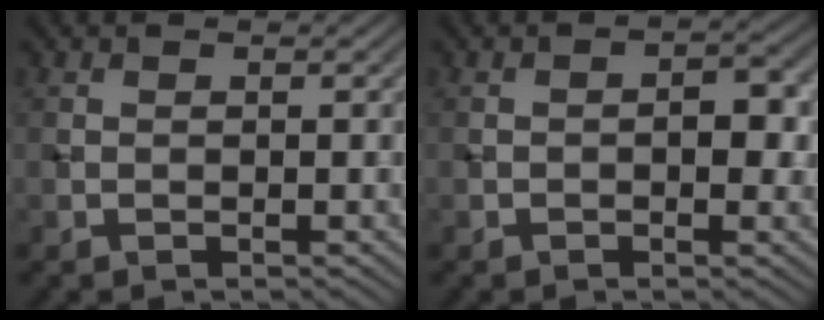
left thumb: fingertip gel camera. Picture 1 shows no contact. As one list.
[{"total": 3.2, "force": [-0.4, 1.6, 2.7], "torque": [-0.031, 0.003, -0.010]}]